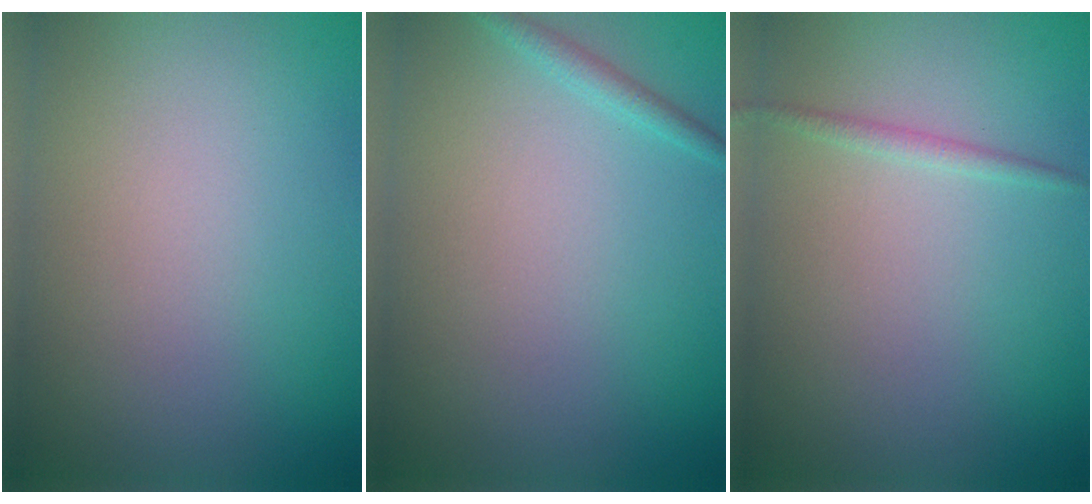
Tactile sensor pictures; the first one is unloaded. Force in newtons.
{"total": 1.1, "press": 1.1, "slide": 0.0}
{"total": 0.9, "press": 0.9, "slide": 0.0}